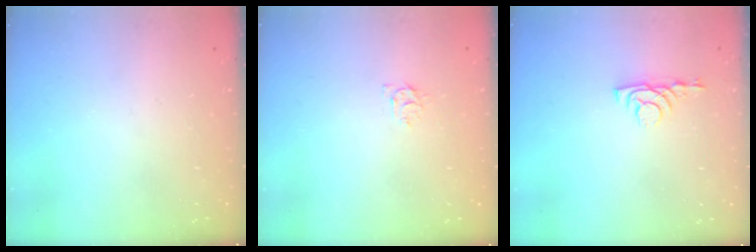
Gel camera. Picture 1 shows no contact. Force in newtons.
{"total": 5.7, "press": 5.6, "slide": 0.5}
{"total": 3.7, "press": 3.7, "slide": 0.6}